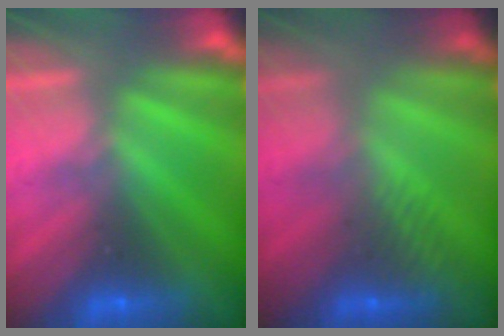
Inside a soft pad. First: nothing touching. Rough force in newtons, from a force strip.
{"total": 2.4}